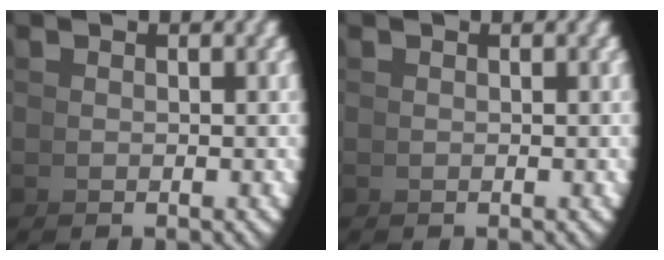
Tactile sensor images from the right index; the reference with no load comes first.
{"total": 0.0}